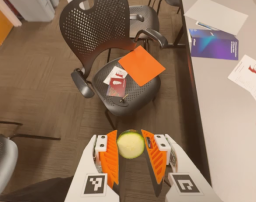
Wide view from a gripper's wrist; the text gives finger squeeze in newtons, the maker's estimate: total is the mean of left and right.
{"total": 13.9, "left": 14.8, "right": 12.9}